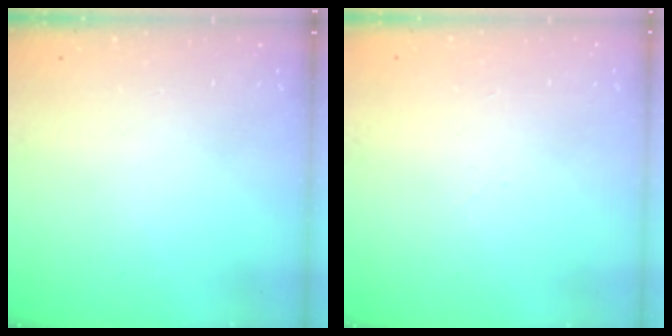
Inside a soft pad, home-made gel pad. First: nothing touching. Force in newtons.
{"total": 2.0, "press": 1.9, "slide": 0.5}